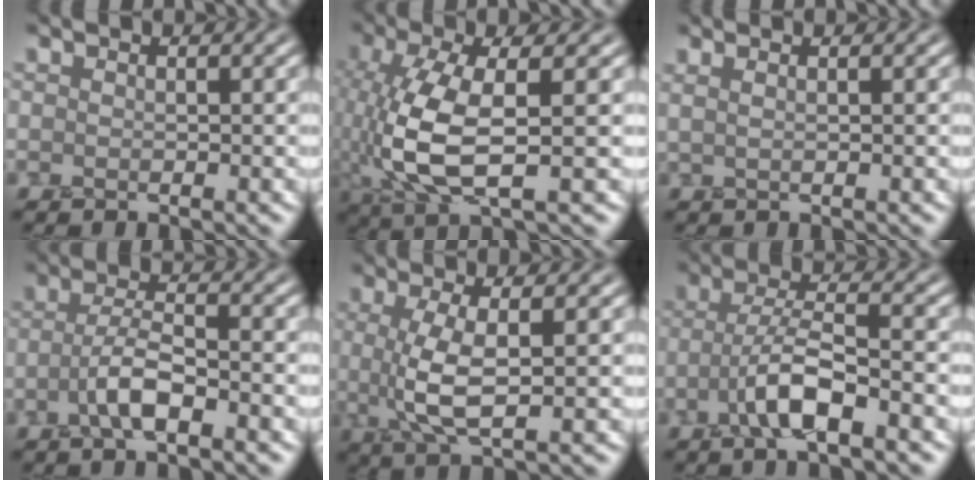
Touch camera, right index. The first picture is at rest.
{"total": 8.0, "force": [-0.7, 2.8, 7.5], "torque": [-0.179, -0.005, -0.012]}
{"total": 2.0, "force": [1.1, 0.9, 1.4], "torque": [-0.009, -0.004, -0.002]}
{"total": 3.2, "force": [-1.3, 0.6, 2.8], "torque": [-0.055, 0.008, -0.033]}
{"total": 4.4, "force": [0.1, 1.2, 4.3], "torque": [-0.095, -0.003, 0.003]}
{"total": 4.5, "force": [-2.0, 0.8, 3.9], "torque": [-0.075, 0.010, -0.046]}